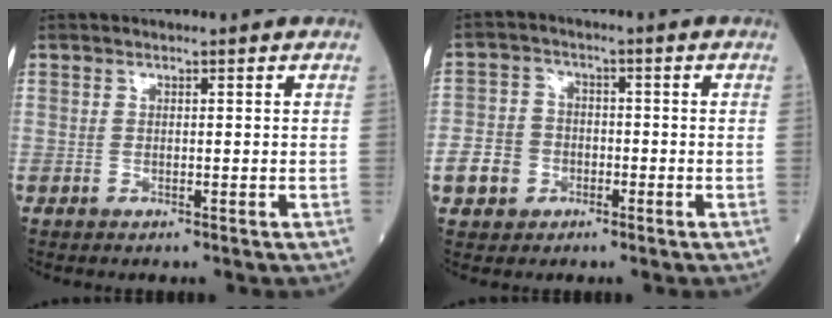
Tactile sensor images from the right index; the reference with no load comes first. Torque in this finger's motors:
{"motor_torque": [0.98, -0.52, 0.46, 0.03]}